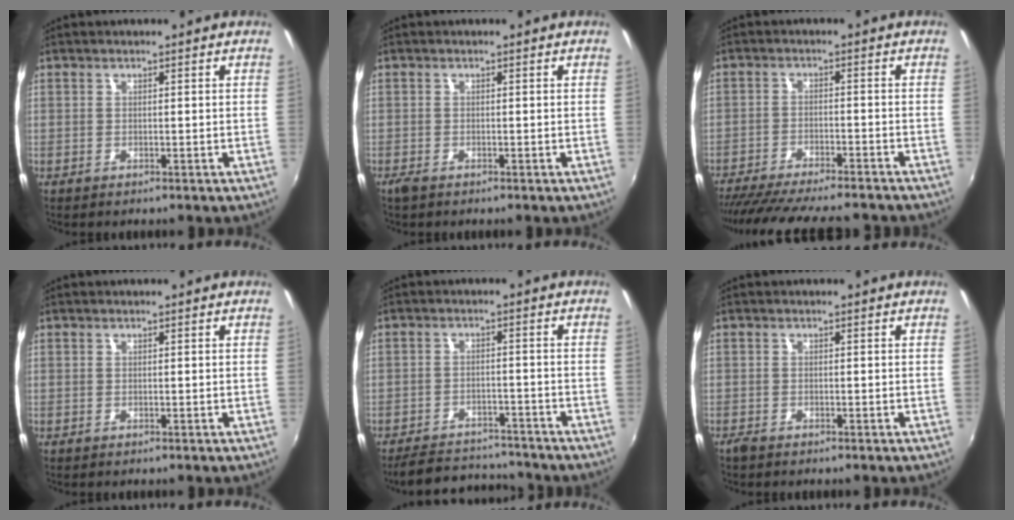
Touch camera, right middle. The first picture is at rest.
{"total": 1.4, "force": [-1.1, 0.5, 0.7], "torque": [-0.016, -0.006, -0.022]}
{"total": 18.2, "force": [-16.0, 3.1, 8.2], "torque": [-0.159, -0.025, -0.240]}
{"total": 0.0}
{"total": 11.0, "force": [-10.2, 2.9, 2.9], "torque": [-0.079, 0.009, -0.146]}
{"total": 1.1, "force": [-1.0, 0.3, 0.4], "torque": [-0.010, -0.005, -0.021]}